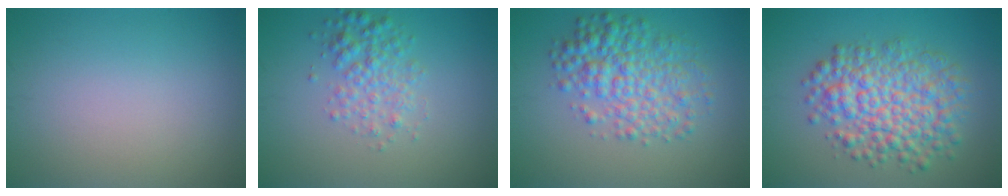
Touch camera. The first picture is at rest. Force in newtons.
{"total": 3.0, "press": 3.0, "slide": 0.1}
{"total": 5.5, "press": 5.5, "slide": 0.1}
{"total": 7.4, "press": 7.4, "slide": 0.1}